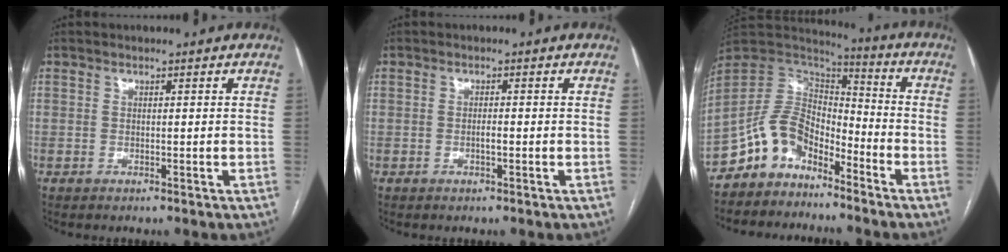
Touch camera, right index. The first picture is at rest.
{"total": 1.0, "force": [-0.3, 0.2, 1.0], "torque": [-0.018, 0.001, -0.005]}
{"total": 10.1, "force": [-7.3, 5.5, 4.3], "torque": [-0.084, 0.039, -0.143]}